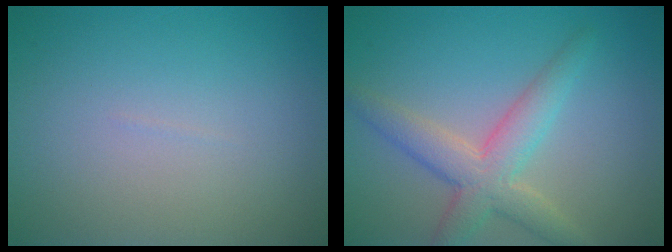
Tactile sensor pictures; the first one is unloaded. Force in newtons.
{"total": 4.5, "press": 4.5, "slide": 0.4}